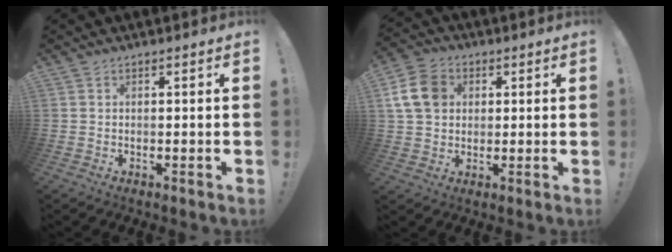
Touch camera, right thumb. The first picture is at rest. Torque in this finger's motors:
{"motor_torque": [0.20, 0.16, 0.78, 0.00, 0.03]}